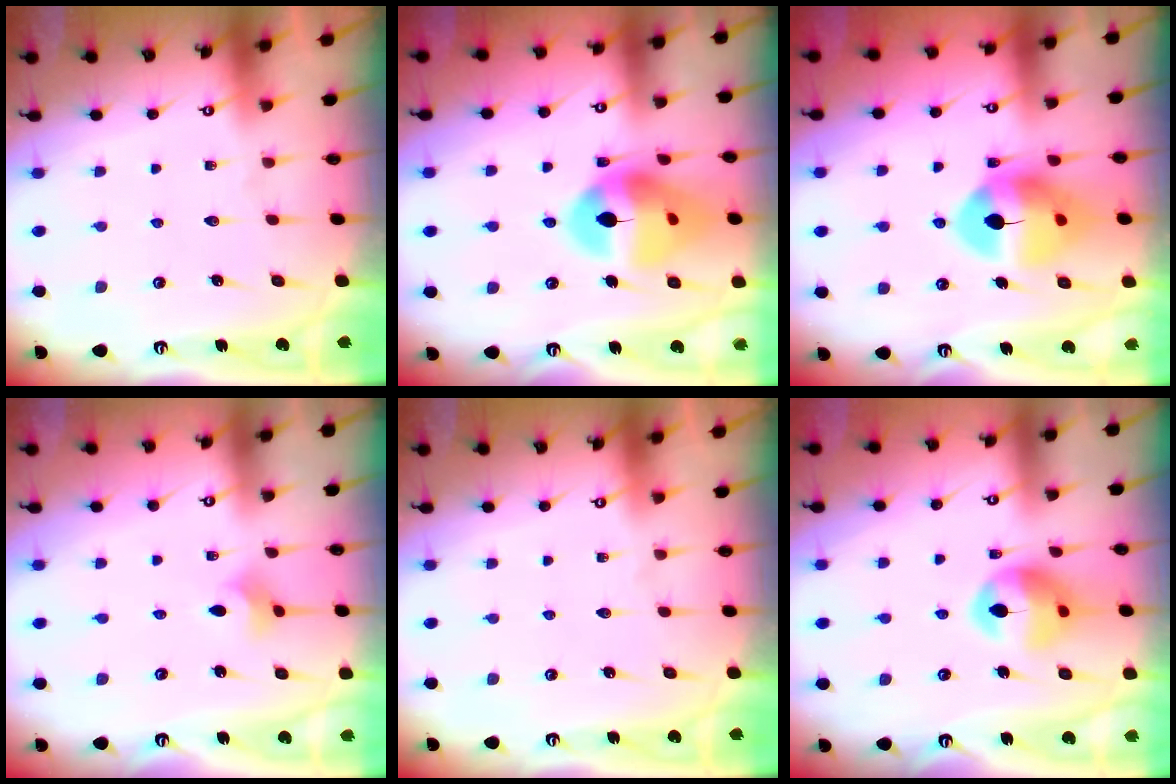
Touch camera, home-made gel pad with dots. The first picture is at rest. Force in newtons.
{"total": 17.4, "press": 17.2, "slide": 2.0}
{"total": 13.3, "press": 13.2, "slide": 1.7}
{"total": 3.9, "press": 3.8, "slide": 0.5}
{"total": 0.0}
{"total": 12.5, "press": 12.4, "slide": 1.6}